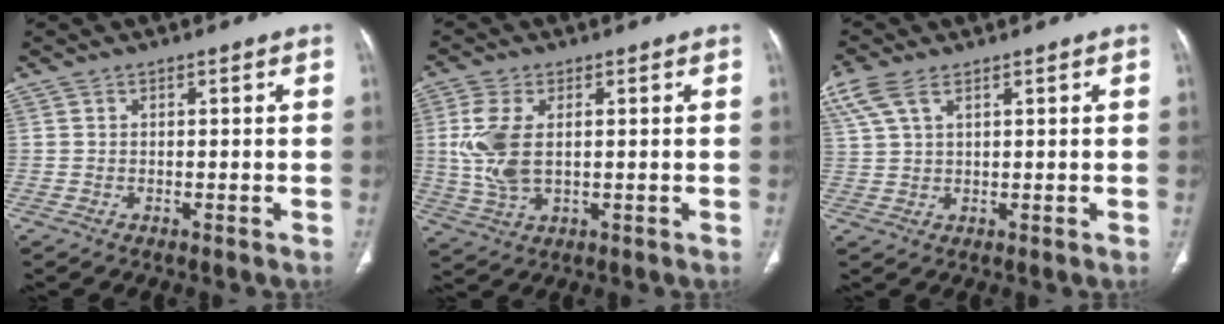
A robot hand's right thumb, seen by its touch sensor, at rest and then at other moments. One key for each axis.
{"total": 8.9, "fx": 1.0, "fy": 4.9, "fz": 7.4, "tx": -0.176, "ty": -0.003, "tz": 0.026}
{"total": 7.5, "fx": 4.2, "fy": 3.7, "fz": 5.1, "tx": -0.135, "ty": 0.015, "tz": 0.091}